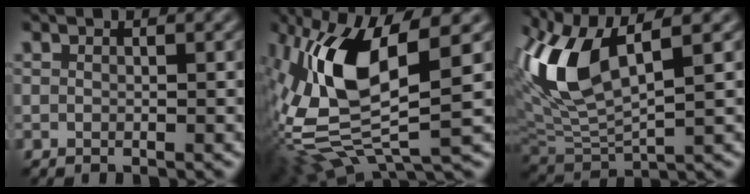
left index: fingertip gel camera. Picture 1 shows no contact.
{"total": 12.6, "force": [1.3, 4.6, 11.7], "torque": [-0.249, -0.001, 0.023]}
{"total": 9.2, "force": [3.0, 3.9, 7.7], "torque": [-0.178, 0.003, 0.058]}